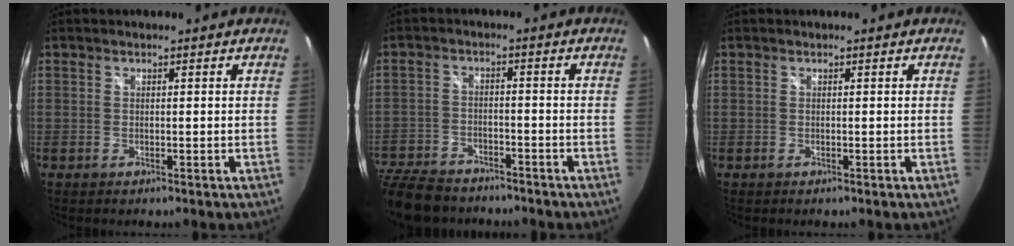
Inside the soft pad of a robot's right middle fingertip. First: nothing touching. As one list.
[{"total": 15.6, "force": [-12.5, 7.2, 5.8], "torque": [-0.170, -0.008, -0.214]}, {"total": 0.0}]